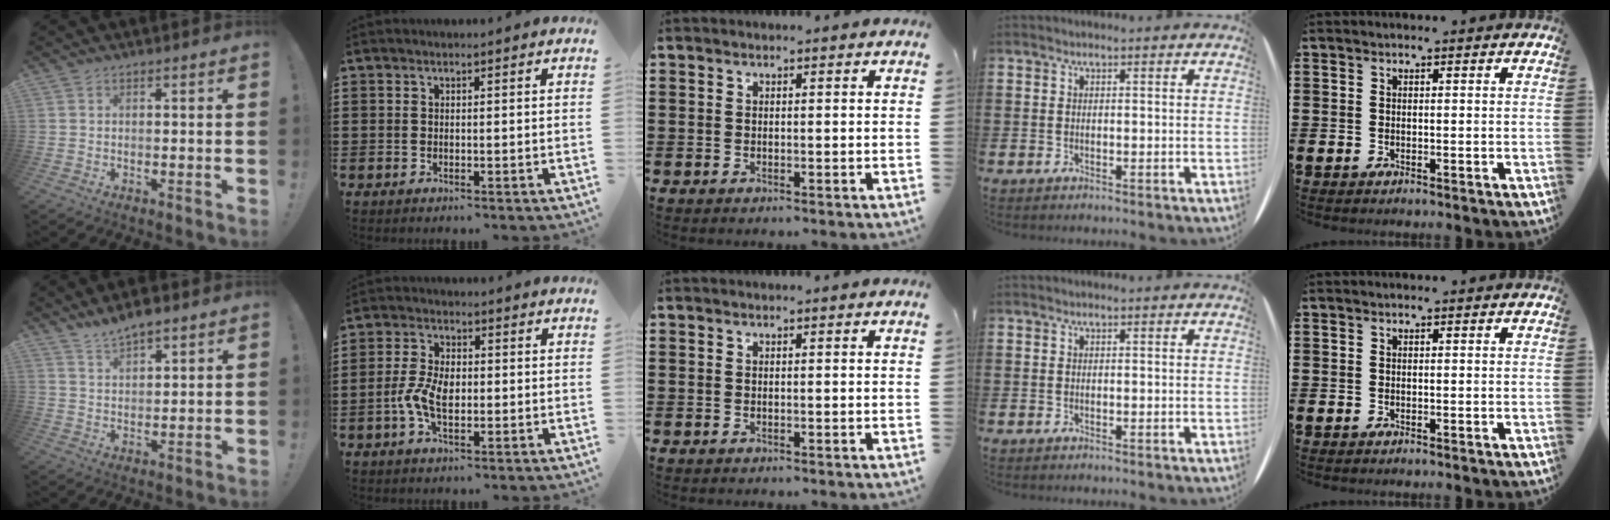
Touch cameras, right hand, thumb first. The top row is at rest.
{"thumb": {"total": 5.6, "force": [4.8, 1.6, 2.3], "torque": [-0.040, -0.028, 0.089]}, "index": {"total": 5.6, "force": [-1.1, 3.1, 4.5], "torque": [-0.102, 0.004, -0.026]}}